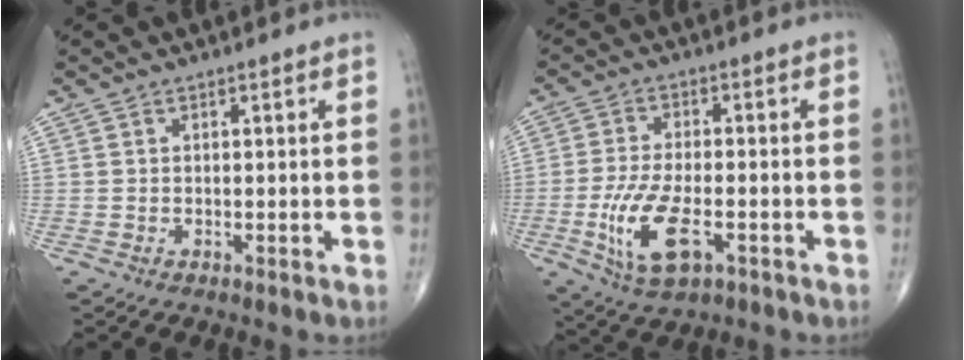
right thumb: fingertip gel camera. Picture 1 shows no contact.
{"total": 11.0, "force": [-3.7, 4.8, 9.1], "torque": [-0.187, 0.003, -0.062]}